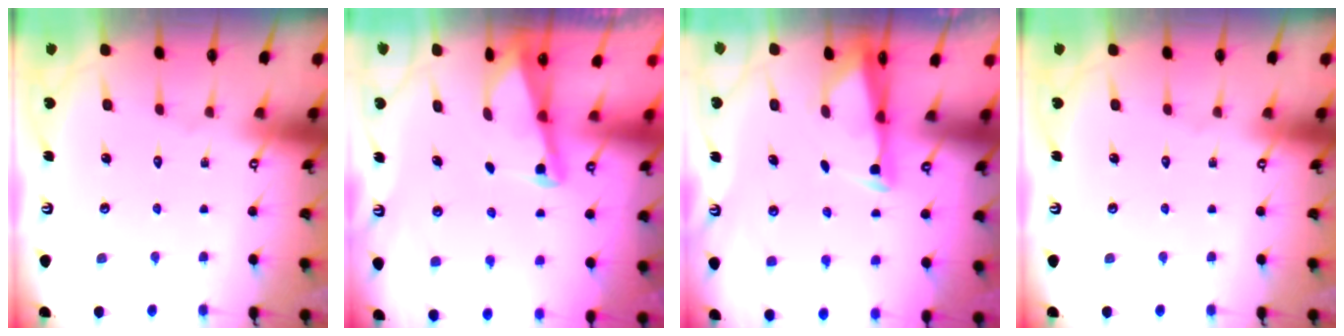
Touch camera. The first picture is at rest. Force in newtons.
{"total": 2.1, "press": 2.1, "slide": 0.4}
{"total": 2.9, "press": 2.8, "slide": 0.8}
{"total": 0.0}